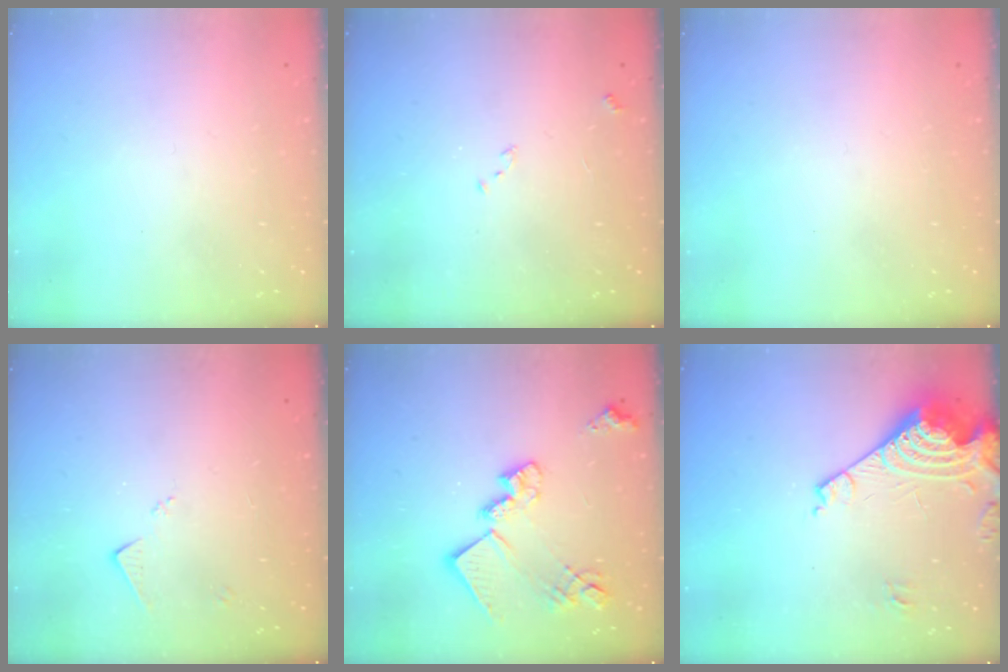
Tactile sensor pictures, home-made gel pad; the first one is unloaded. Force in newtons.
{"total": 7.9, "press": 7.8, "slide": 0.9}
{"total": 0.0}
{"total": 5.0, "press": 4.9, "slide": 0.7}
{"total": 19.1, "press": 19.0, "slide": 1.2}
{"total": 14.9, "press": 14.7, "slide": 2.1}